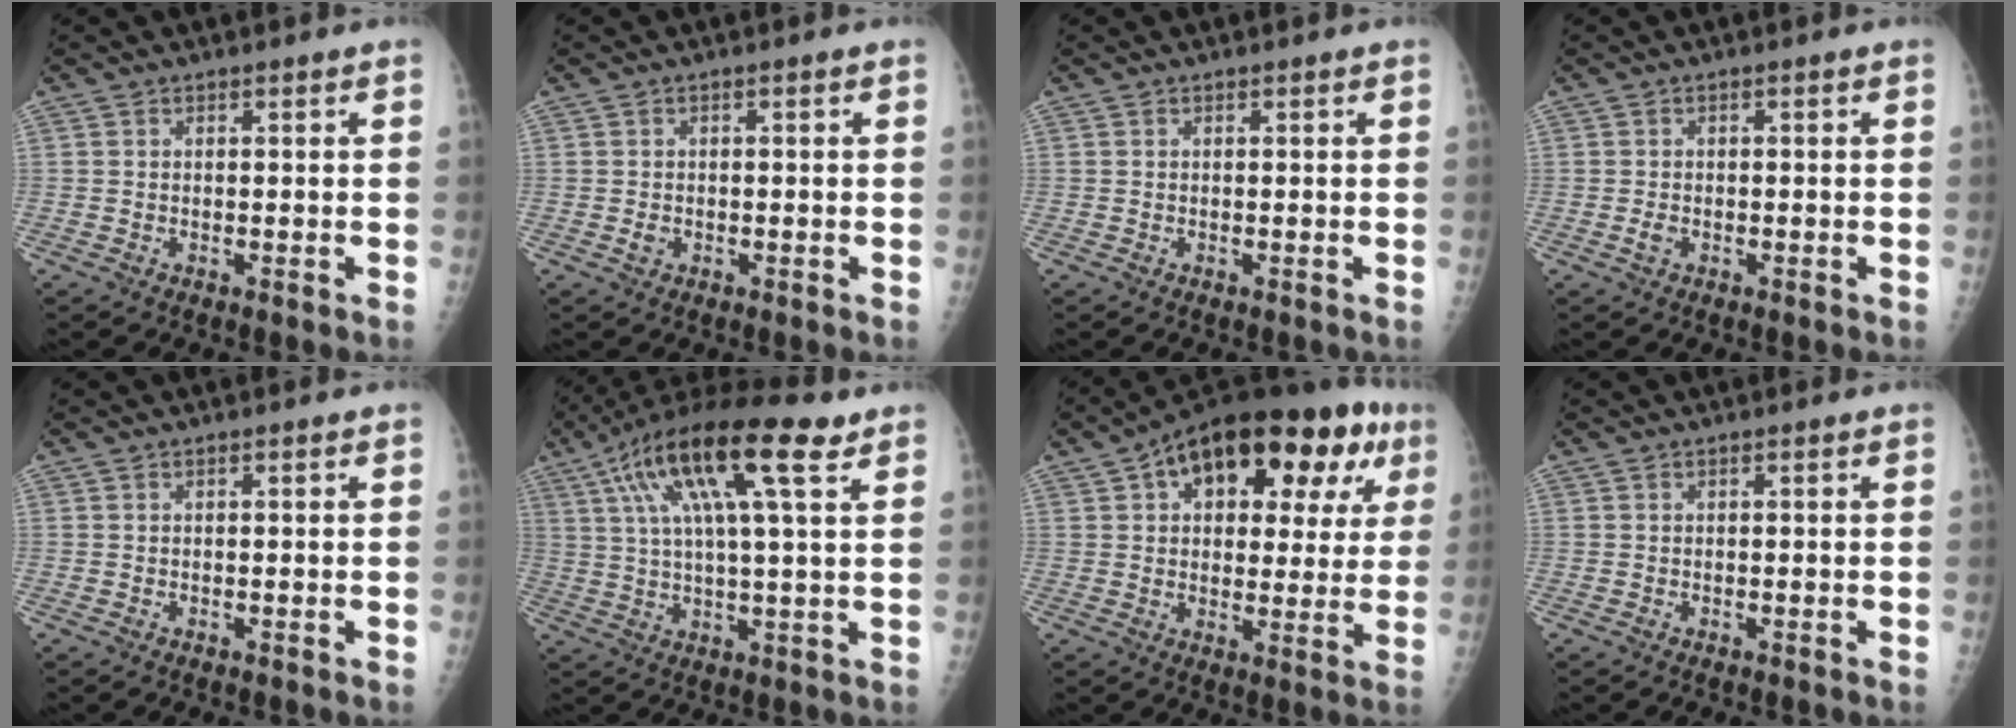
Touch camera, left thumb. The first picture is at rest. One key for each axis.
{"total": 1.1, "fx": -0.4, "fy": 0.9, "fz": 0.6, "tx": -0.007, "ty": 0.003, "tz": -0.006}
{"total": 0.0}
{"total": 1.2, "fx": -0.5, "fy": 0.8, "fz": 0.8, "tx": -0.016, "ty": 0.002, "tz": -0.012}
{"total": 0.0}
{"total": 18.9, "fx": 8.8, "fy": 4.4, "fz": 16.1, "tx": -0.292, "ty": 0.011, "tz": 0.148}
{"total": 23.7, "fx": 9.5, "fy": 12.4, "fz": 17.8, "tx": -0.220, "ty": 0.028, "tz": 0.131}
{"total": 0.0}